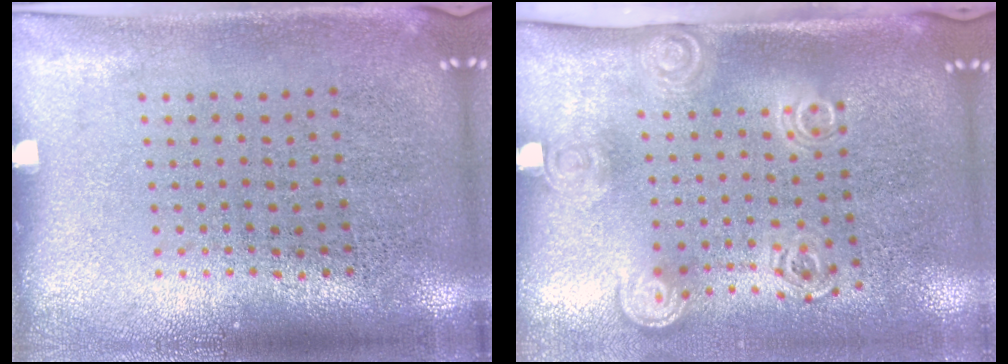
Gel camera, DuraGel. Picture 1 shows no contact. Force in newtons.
{"total": 2.0, "press": 1.4, "slide": 1.4}